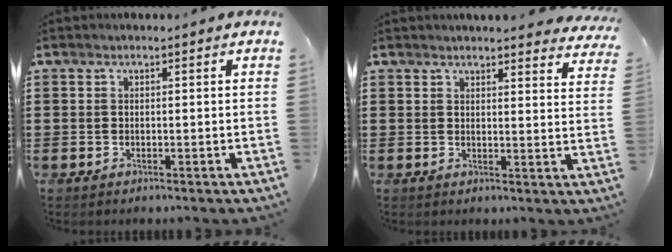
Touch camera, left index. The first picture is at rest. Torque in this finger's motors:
{"motor_torque": [1.10, -1.05, 0.16, 0.04]}